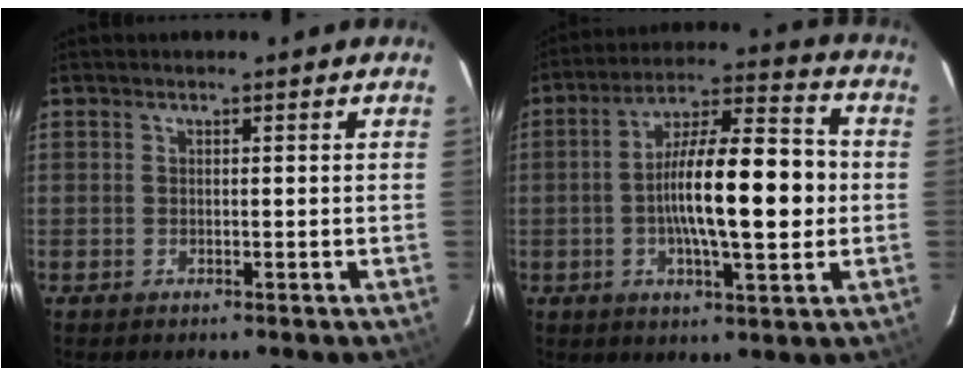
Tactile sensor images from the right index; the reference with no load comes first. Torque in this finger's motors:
{"motor_torque": [1.50, 0.63, 1.05, 0.21]}